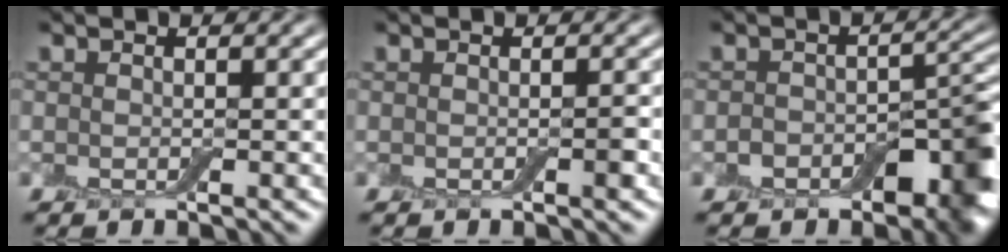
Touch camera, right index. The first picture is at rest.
{"total": 0.6, "force": [-0.3, 0.2, 0.5], "torque": [-0.007, 0.001, -0.004]}
{"total": 6.2, "force": [-3.3, 3.7, 3.8], "torque": [-0.032, -0.004, -0.051]}